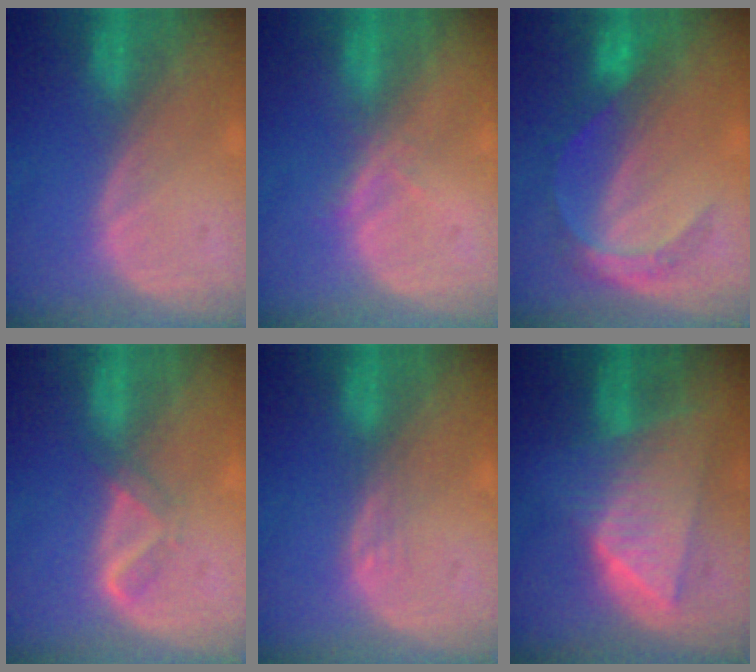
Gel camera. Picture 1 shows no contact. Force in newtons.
{"total": 1.8, "press": 1.6, "slide": 0.7}
{"total": 5.3, "press": 5.0, "slide": 1.8}
{"total": 2.4, "press": 2.4, "slide": 0.7}
{"total": 1.1, "press": 1.1, "slide": 0.1}
{"total": 8.8, "press": 7.9, "slide": 3.7}